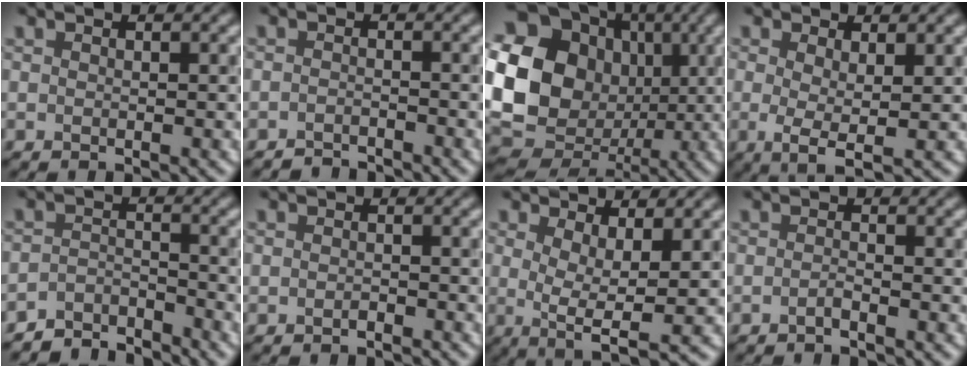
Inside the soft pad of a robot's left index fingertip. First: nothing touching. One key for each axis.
{"total": 2.0, "fx": -2.0, "fy": 0.1, "fz": -0.1, "tx": 0.008, "ty": 0.002, "tz": -0.037}
{"total": 21.2, "fx": 2.2, "fy": 18.8, "fz": 9.5, "tx": -0.211, "ty": 0.030, "tz": 0.010}
{"total": 2.9, "fx": -0.2, "fy": 0.9, "fz": 2.7, "tx": -0.053, "ty": -0.002, "tz": -0.001}
{"total": 3.8, "fx": -3.8, "fy": 0.6, "fz": 0.1, "tx": 0.001, "ty": 0.006, "tz": -0.075}
{"total": 0.7, "fx": -0.7, "fy": 0.2, "fz": 0.1, "tx": -0.002, "ty": 0.007, "tz": -0.010}
{"total": 4.5, "fx": 0.0, "fy": 1.5, "fz": 4.2, "tx": -0.074, "ty": -0.005, "tz": 0.005}
{"total": 0.9, "fx": -0.7, "fy": 0.2, "fz": 0.5, "tx": -0.003, "ty": 0.008, "tz": -0.013}